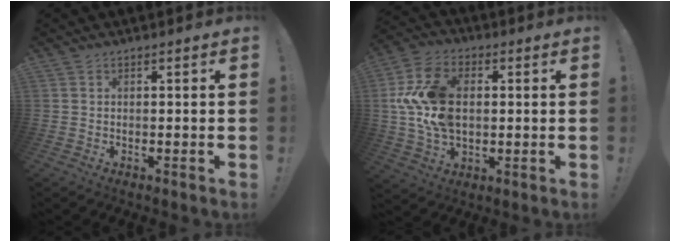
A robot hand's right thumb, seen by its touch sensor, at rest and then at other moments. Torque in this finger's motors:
{"motor_torque": [1.97, 1.73, 1.16, -0.44, 0.02]}